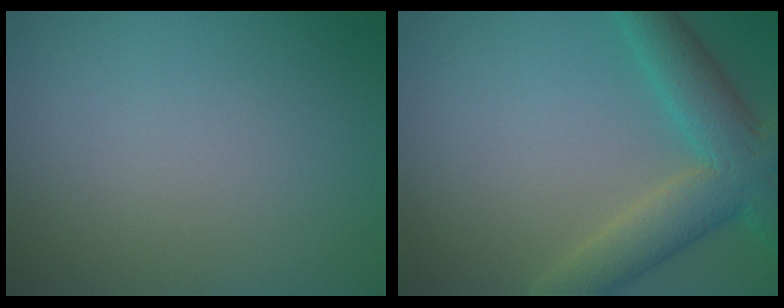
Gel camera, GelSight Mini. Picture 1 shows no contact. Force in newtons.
{"total": 6.5, "press": 6.5, "slide": 0.4}